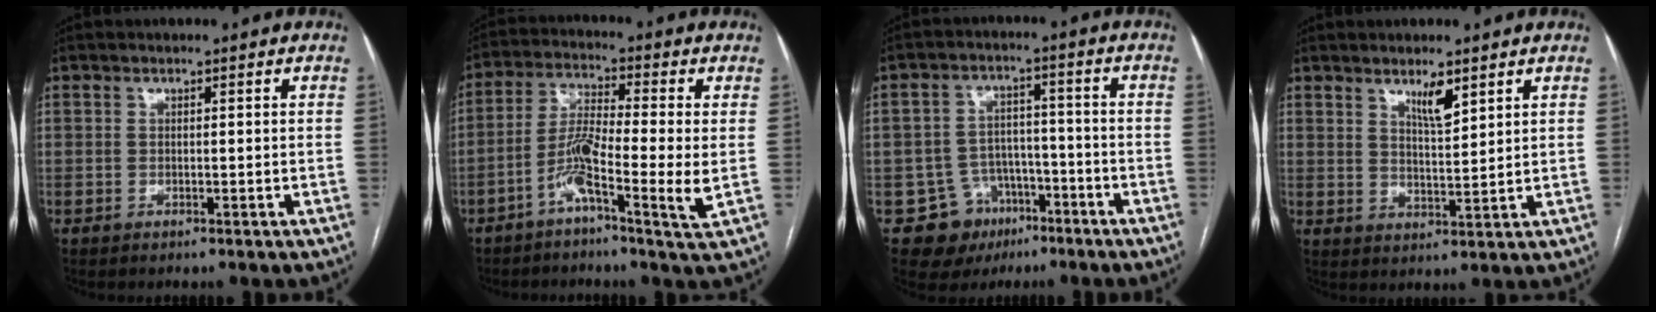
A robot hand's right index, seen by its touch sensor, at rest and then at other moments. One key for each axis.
{"total": 8.6, "fx": -2.7, "fy": 0.0, "fz": 8.1, "tx": -0.160, "ty": 0.005, "tz": -0.059}
{"total": 8.6, "fx": -4.6, "fy": 7.1, "fz": 1.2, "tx": -0.015, "ty": 0.021, "tz": -0.060}
{"total": 4.1, "fx": 2.8, "fy": 0.7, "fz": 3.0, "tx": -0.056, "ty": -0.006, "tz": 0.052}